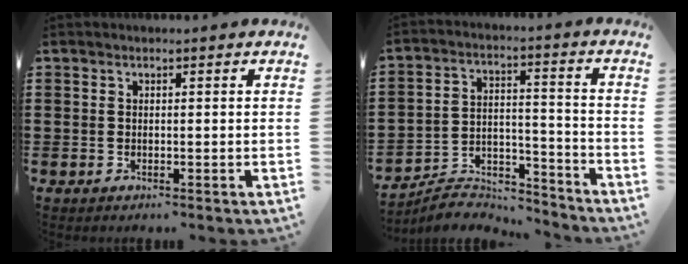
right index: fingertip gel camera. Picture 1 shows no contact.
{"total": 7.1, "force": [-6.8, 1.3, 1.5], "torque": [-0.032, 0.013, -0.134]}